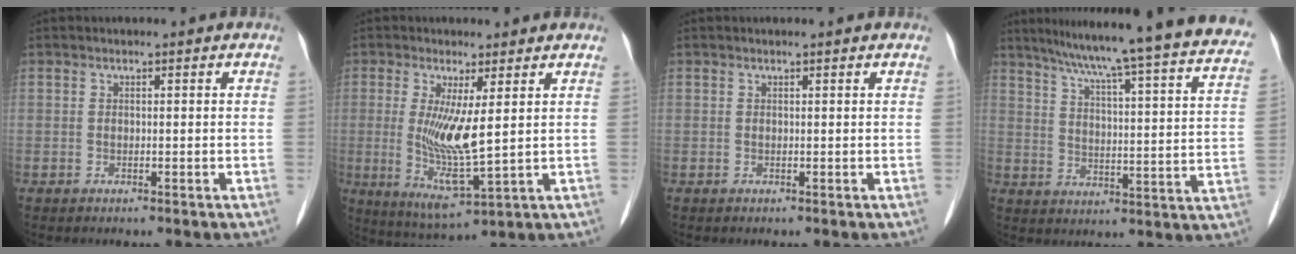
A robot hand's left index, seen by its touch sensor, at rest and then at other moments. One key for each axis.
{"total": 8.2, "fx": 0.9, "fy": 0.9, "fz": 8.1, "tx": -0.166, "ty": -0.027, "tz": 0.023}
{"total": 0.8, "fx": 0.8, "fy": 0.0, "fz": 0.3, "tx": -0.010, "ty": 0.004, "tz": 0.010}
{"total": 27.9, "fx": 24.6, "fy": 0.9, "fz": 13.2, "tx": -0.199, "ty": -0.051, "tz": 0.303}